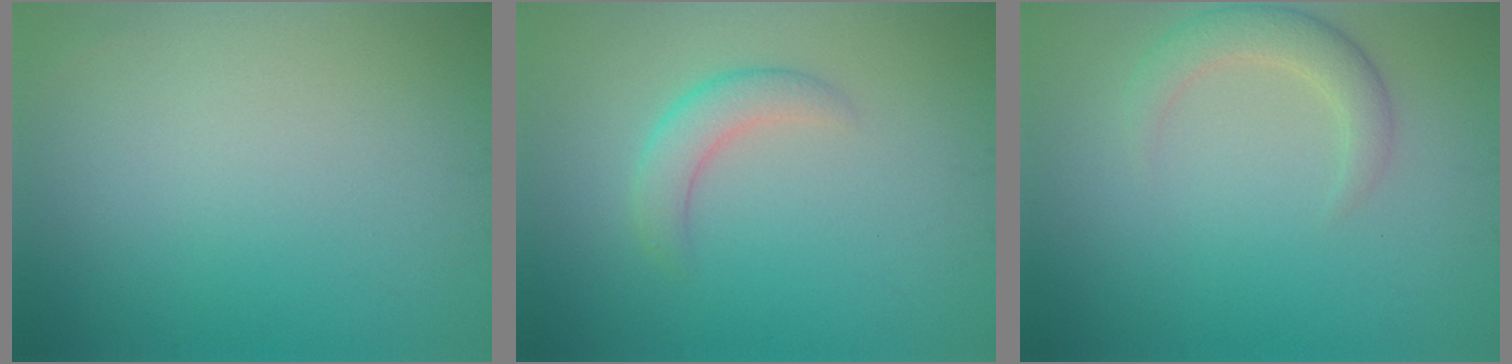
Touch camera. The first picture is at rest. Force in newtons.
{"total": 2.6, "press": 2.6, "slide": 0.1}
{"total": 2.7, "press": 2.7, "slide": 0.2}